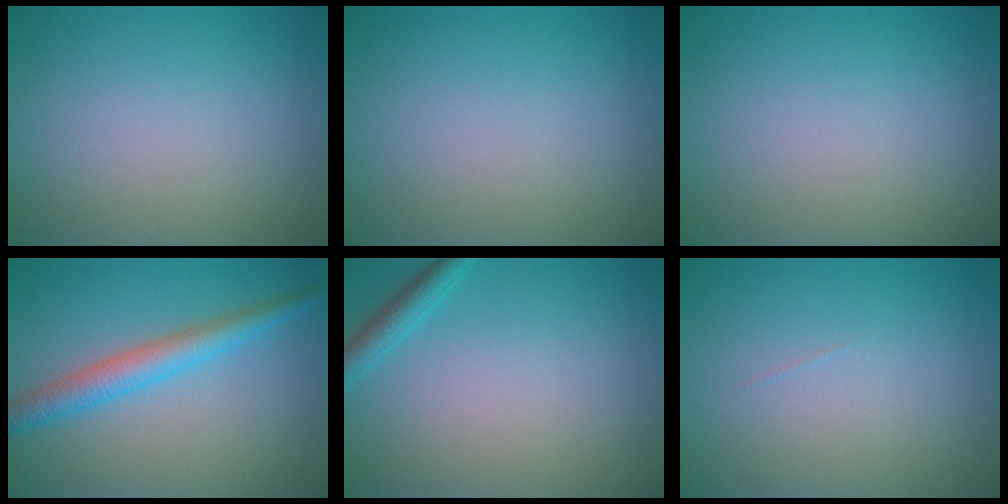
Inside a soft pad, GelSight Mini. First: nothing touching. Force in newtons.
{"total": 0.0}
{"total": 0.0}
{"total": 3.6, "press": 3.6, "slide": 0.2}
{"total": 1.9, "press": 1.9, "slide": 0.1}
{"total": 0.0}